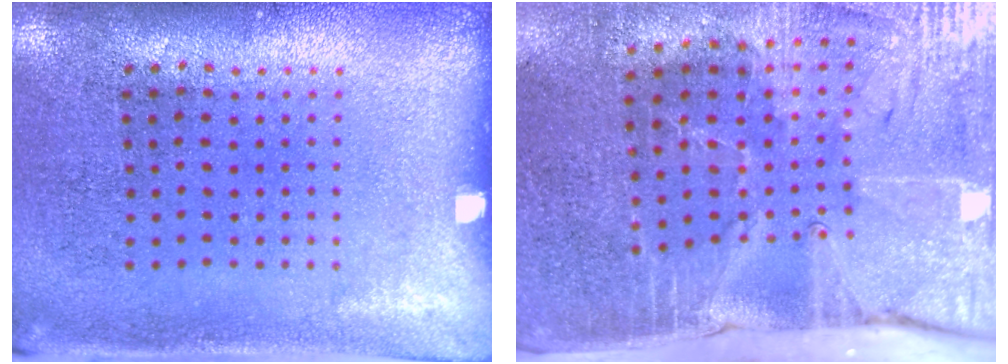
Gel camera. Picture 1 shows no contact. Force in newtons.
{"total": 4.4, "press": 3.7, "slide": 2.4}